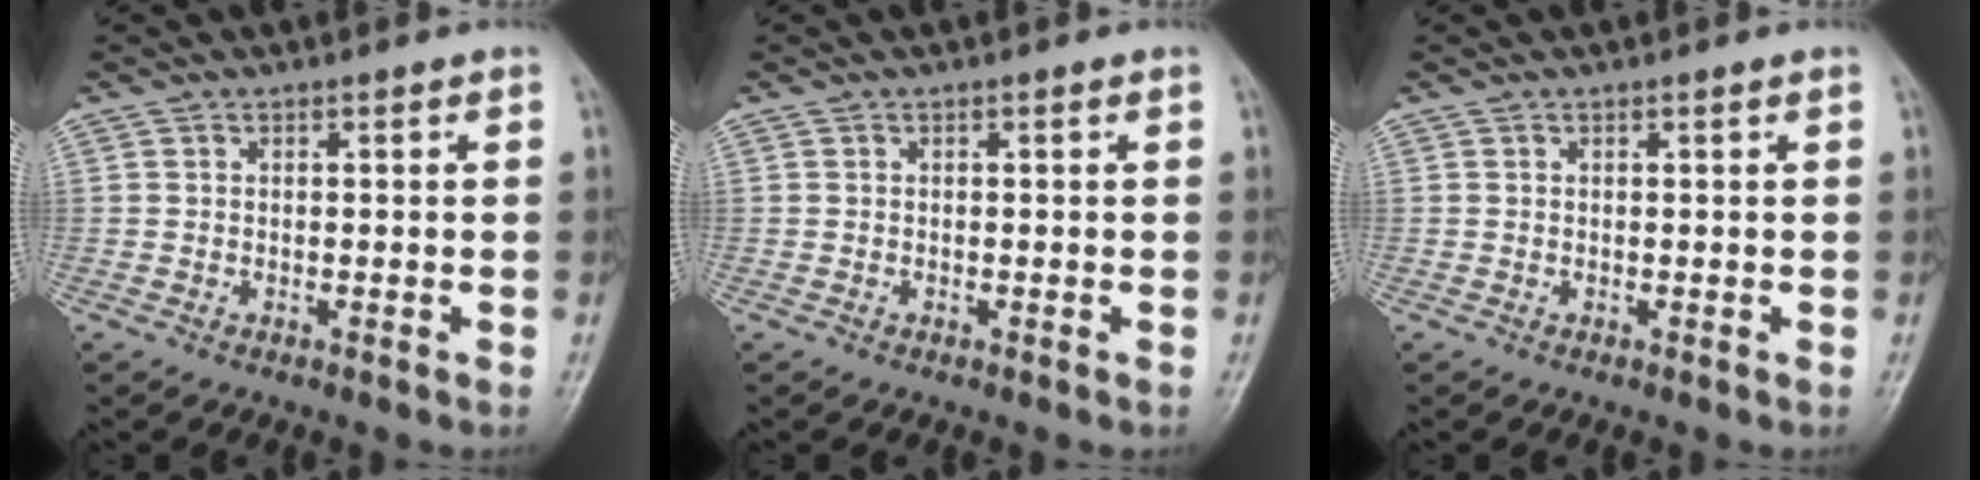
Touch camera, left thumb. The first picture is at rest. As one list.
[{"total": 0.0}, {"total": 0.0}]